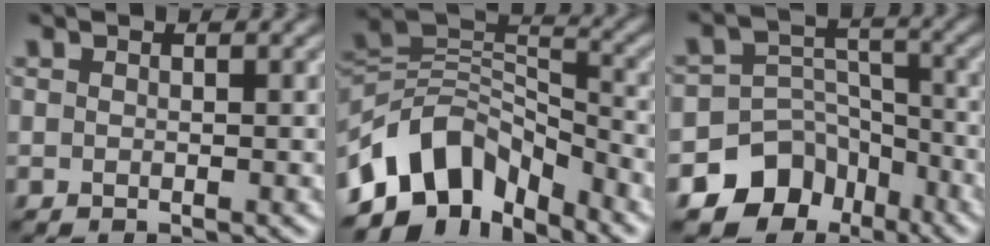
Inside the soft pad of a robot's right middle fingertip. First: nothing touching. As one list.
[{"total": 8.8, "force": [-5.5, 5.0, 4.7], "torque": [-0.069, 0.005, -0.110]}, {"total": 8.1, "force": [-5.3, 5.8, 2.0], "torque": [-0.020, 0.004, -0.090]}]